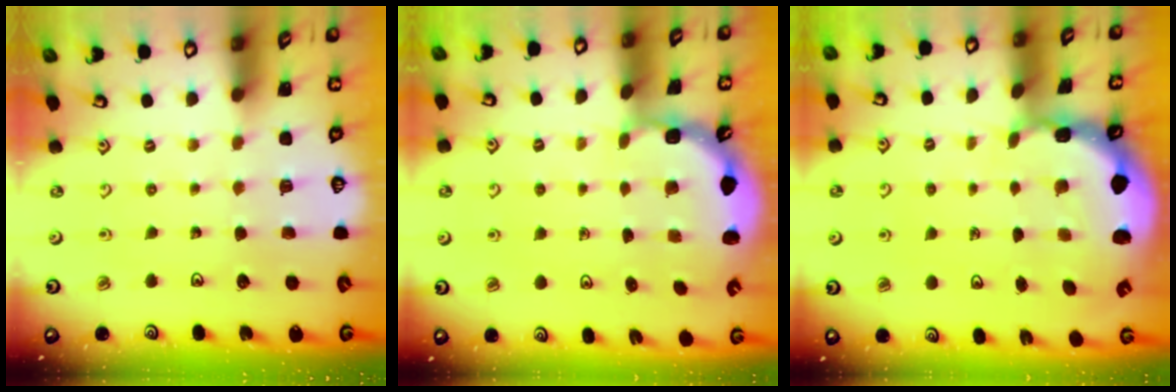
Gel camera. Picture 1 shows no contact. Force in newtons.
{"total": 2.0, "press": 1.8, "slide": 0.8}
{"total": 2.2, "press": 2.0, "slide": 0.9}